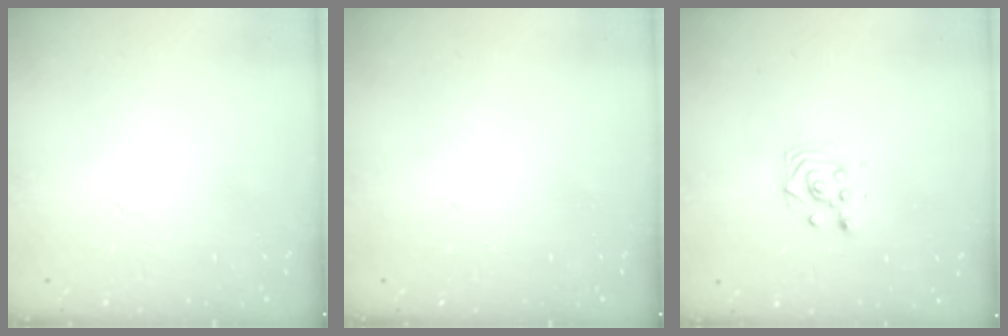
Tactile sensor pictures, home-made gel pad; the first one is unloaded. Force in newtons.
{"total": 0.0}
{"total": 2.9, "press": 2.9, "slide": 0.1}